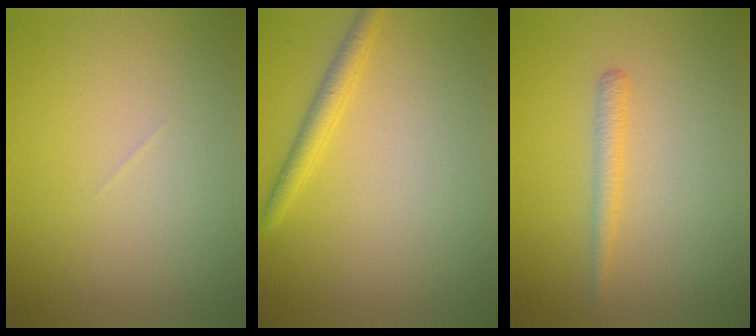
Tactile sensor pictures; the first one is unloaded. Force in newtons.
{"total": 1.9, "press": 1.9, "slide": 0.2}
{"total": 1.3, "press": 1.3, "slide": 0.1}